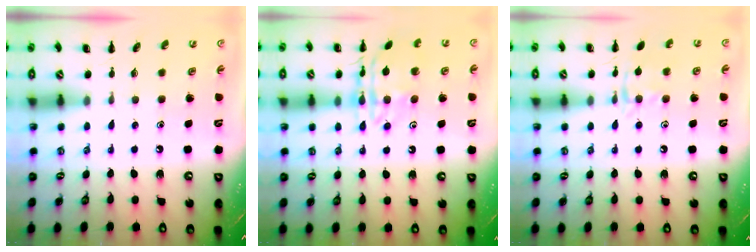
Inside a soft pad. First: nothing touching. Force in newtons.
{"total": 13.8, "press": 13.8, "slide": 1.2}
{"total": 9.7, "press": 9.6, "slide": 1.0}